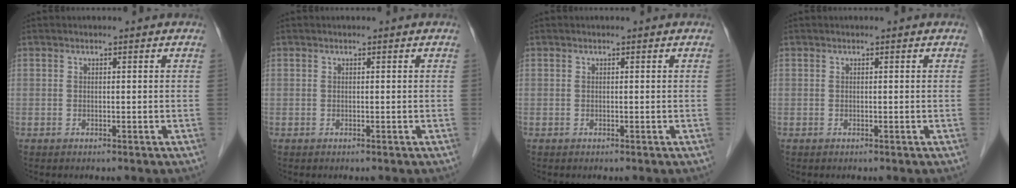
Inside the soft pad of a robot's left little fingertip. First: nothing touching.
{"total": 0.0}
{"total": 0.0}
{"total": 0.0}